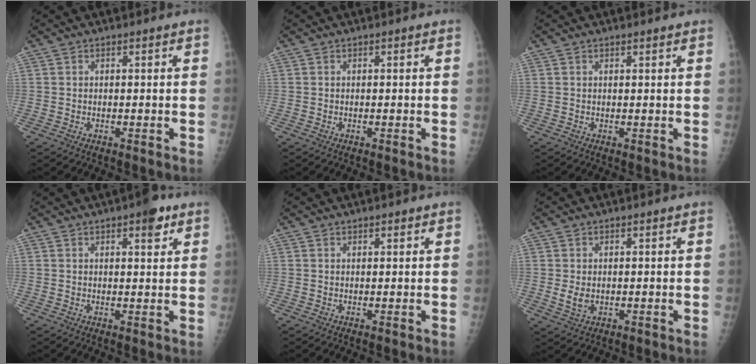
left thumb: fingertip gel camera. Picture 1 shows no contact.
{"total": 0.0}
{"total": 0.7, "force": [0.6, 0.1, 0.3], "torque": [-0.006, -0.002, 0.011]}
{"total": 4.4, "force": [2.5, 1.4, 3.2], "torque": [-0.034, -0.010, 0.030]}
{"total": 1.1, "force": [0.9, 0.4, 0.5], "torque": [-0.005, -0.004, 0.012]}
{"total": 2.6, "force": [0.3, 1.7, 2.0], "torque": [-0.034, -0.008, 0.013]}